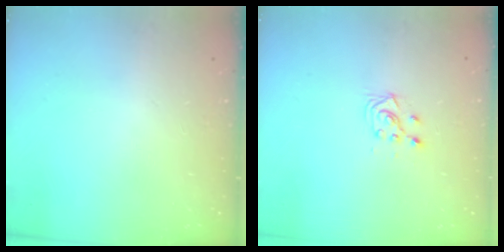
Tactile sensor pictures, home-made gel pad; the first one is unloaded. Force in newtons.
{"total": 3.7, "press": 3.6, "slide": 0.9}